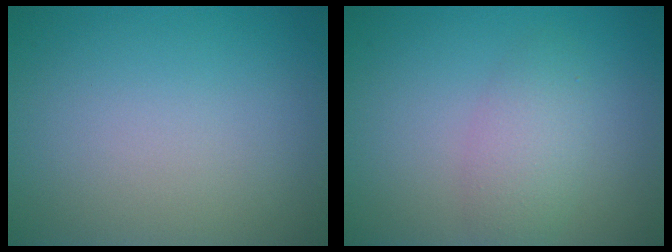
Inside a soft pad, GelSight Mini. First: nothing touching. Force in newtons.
{"total": 1.9, "press": 1.9, "slide": 0.1}